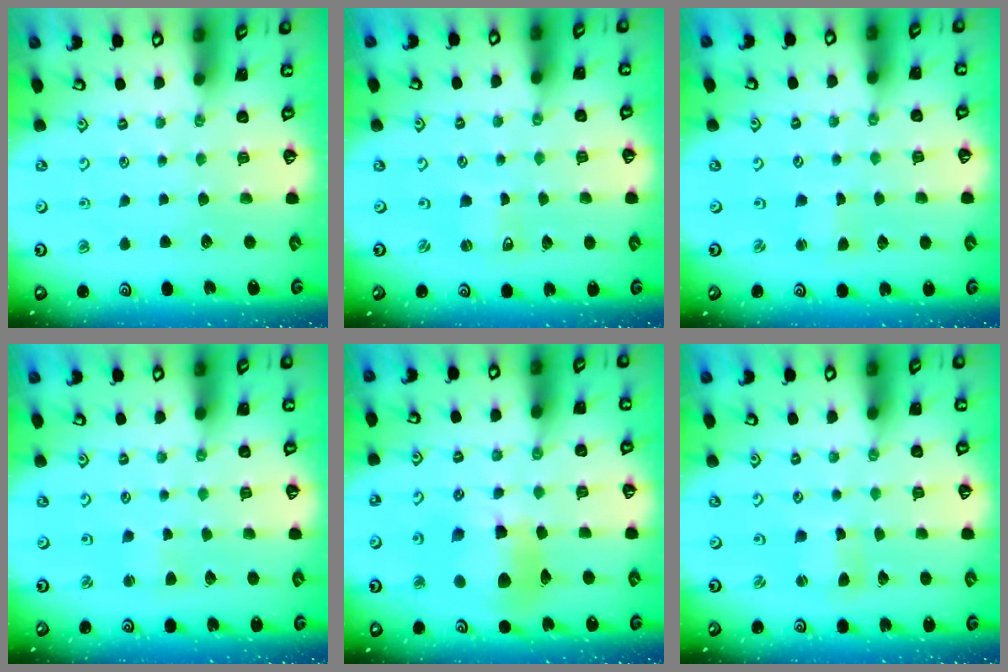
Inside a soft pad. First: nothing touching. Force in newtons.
{"total": 0.7, "press": 0.7, "slide": 0.0}
{"total": 1.2, "press": 1.2, "slide": 0.1}
{"total": 1.2, "press": 1.1, "slide": 0.1}
{"total": 13.9, "press": 13.8, "slide": 1.6}
{"total": 2.2, "press": 2.2, "slide": 0.3}